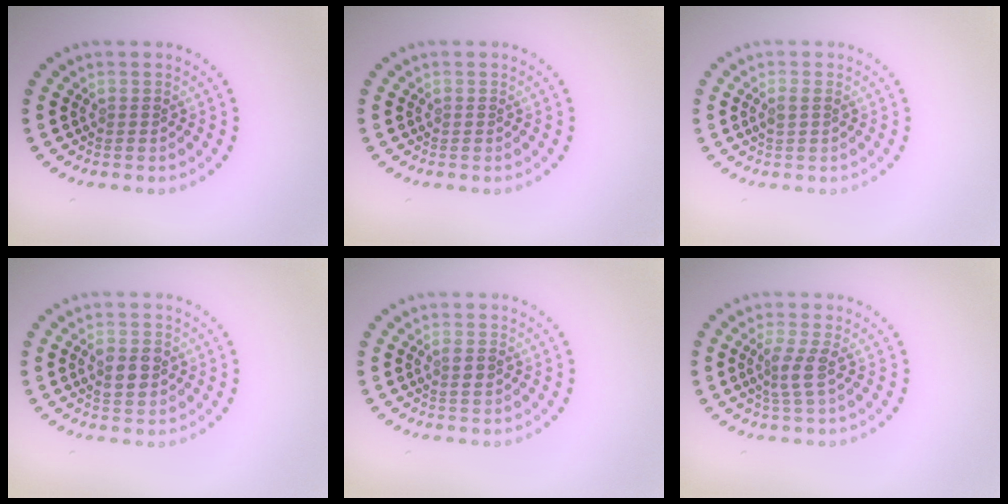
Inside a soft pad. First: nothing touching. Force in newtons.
{"total": 0.0}
{"total": 1.1, "press": 0.9, "slide": 0.5}
{"total": 2.8, "press": 2.8, "slide": 0.2}
{"total": 1.2, "press": 1.1, "slide": 0.4}
{"total": 2.2, "press": 1.7, "slide": 1.4}